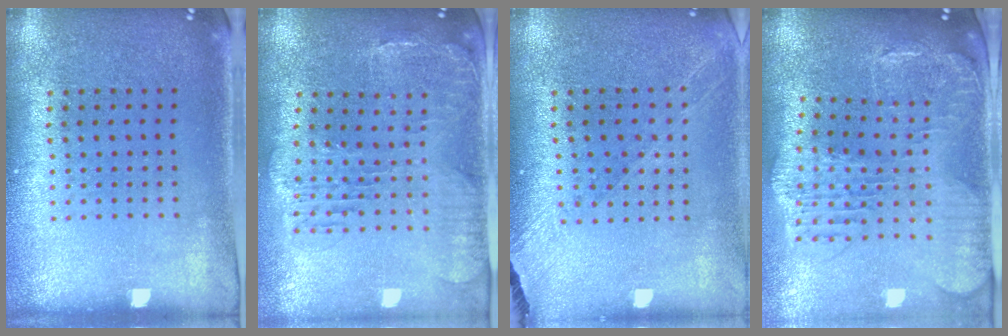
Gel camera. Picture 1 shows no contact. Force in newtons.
{"total": 1.5, "press": 1.4, "slide": 0.4}
{"total": 1.3, "press": 1.2, "slide": 0.3}
{"total": 2.2, "press": 2.0, "slide": 1.0}